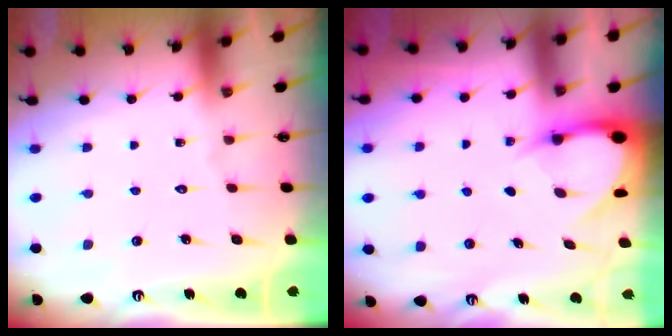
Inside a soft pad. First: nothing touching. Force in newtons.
{"total": 3.9, "press": 3.9, "slide": 0.2}